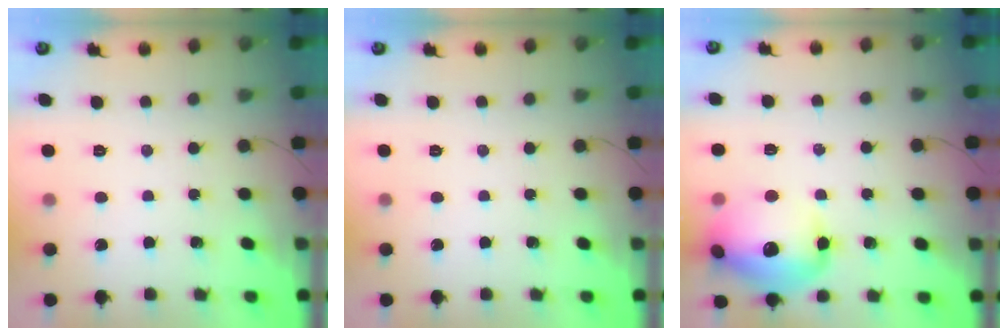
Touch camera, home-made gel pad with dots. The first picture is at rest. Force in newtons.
{"total": 0.0}
{"total": 17.3, "press": 17.2, "slide": 1.9}